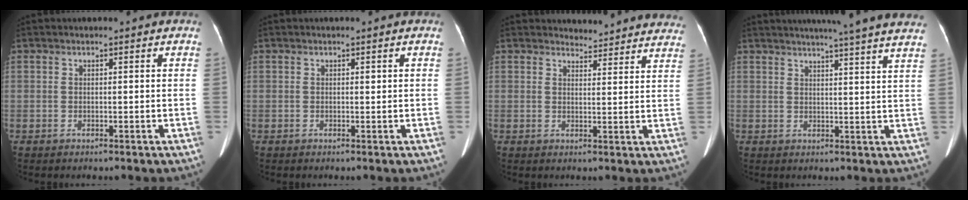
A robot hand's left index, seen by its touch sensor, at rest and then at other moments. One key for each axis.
{"total": 0.6, "fx": 0.2, "fy": 0.3, "fz": 0.5, "tx": -0.007, "ty": 0.000, "tz": 0.002}
{"total": 10.6, "fx": 10.4, "fy": 2.2, "fz": 0.6, "tx": 0.025, "ty": -0.015, "tz": 0.094}
{"total": 17.7, "fx": 15.5, "fy": -0.8, "fz": 8.4, "tx": -0.125, "ty": -0.010, "tz": 0.181}